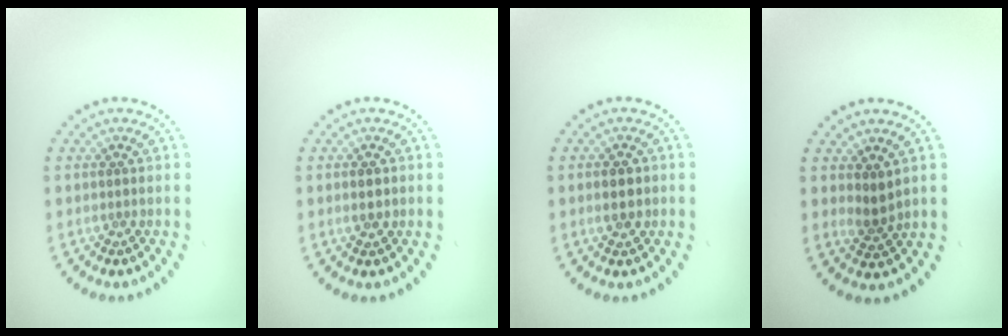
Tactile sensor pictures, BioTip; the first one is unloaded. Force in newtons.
{"total": 1.0, "press": 1.0, "slide": 0.0}
{"total": 2.4, "press": 2.4, "slide": 0.2}
{"total": 1.6, "press": 1.3, "slide": 0.9}